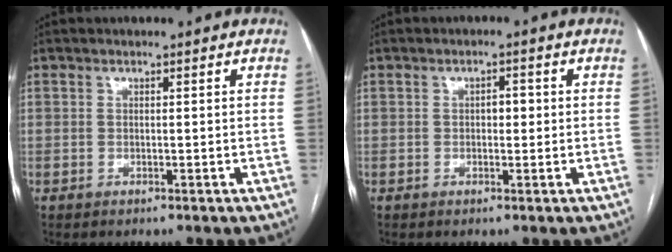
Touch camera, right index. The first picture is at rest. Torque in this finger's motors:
{"motor_torque": [0.67, 0.09, 0.01, 0.03]}